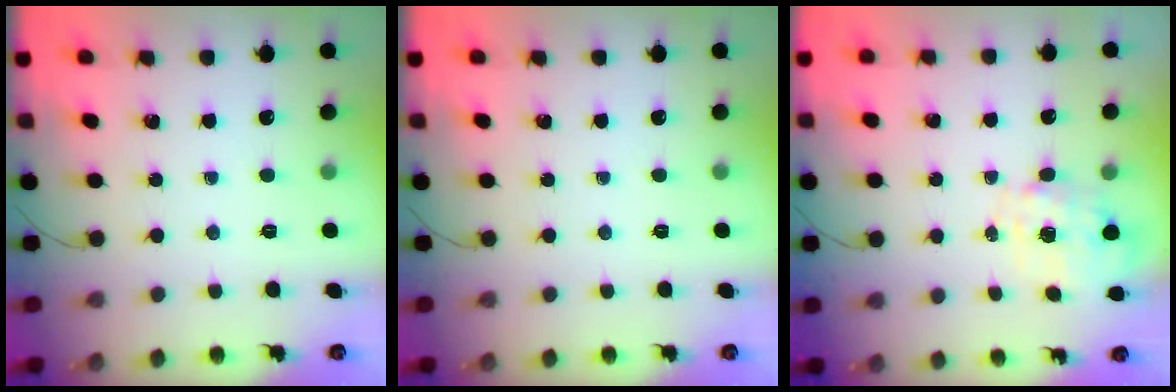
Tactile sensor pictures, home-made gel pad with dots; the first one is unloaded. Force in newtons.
{"total": 0.0}
{"total": 7.0, "press": 6.9, "slide": 0.3}